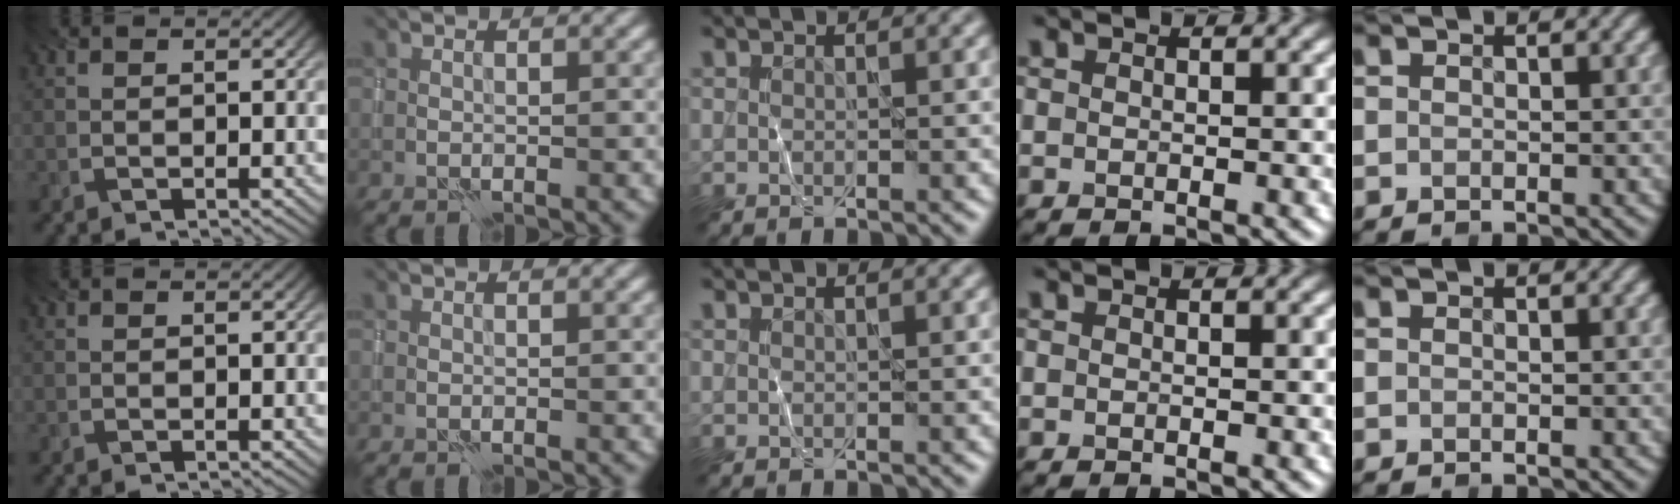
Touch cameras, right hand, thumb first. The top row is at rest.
{}